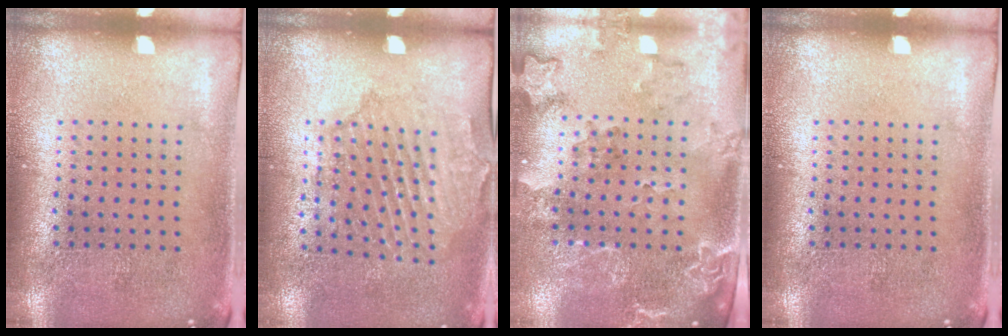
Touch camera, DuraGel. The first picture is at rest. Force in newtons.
{"total": 1.5, "press": 1.5, "slide": 0.4}
{"total": 2.0, "press": 1.9, "slide": 0.7}
{"total": 0.0}